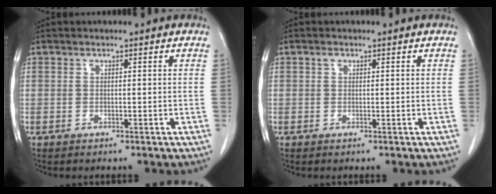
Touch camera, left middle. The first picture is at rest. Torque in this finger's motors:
{"motor_torque": [0.29, 0.21, -0.20, -0.04]}